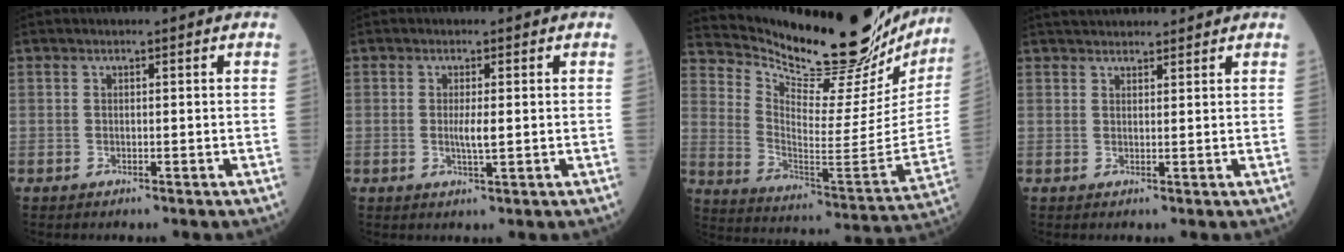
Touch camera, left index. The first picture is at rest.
{"total": 2.3, "force": [0.1, 0.2, 2.3], "torque": [-0.048, -0.003, 0.001]}
{"total": 27.4, "force": [24.8, 4.8, 10.4], "torque": [-0.178, -0.096, 0.341]}
{"total": 8.5, "force": [7.8, 1.6, 3.0], "torque": [-0.044, 0.033, 0.115]}